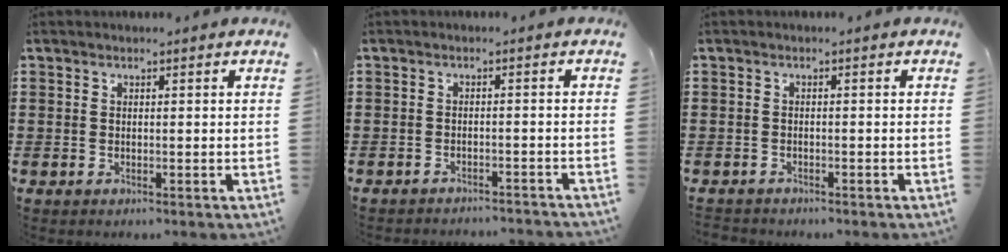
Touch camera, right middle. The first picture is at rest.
{"total": 1.8, "force": [-1.8, -0.1, 0.1], "torque": [-0.005, 0.005, -0.037]}
{"total": 1.0, "force": [-0.9, 0.2, -0.1], "torque": [0.000, 0.003, -0.022]}